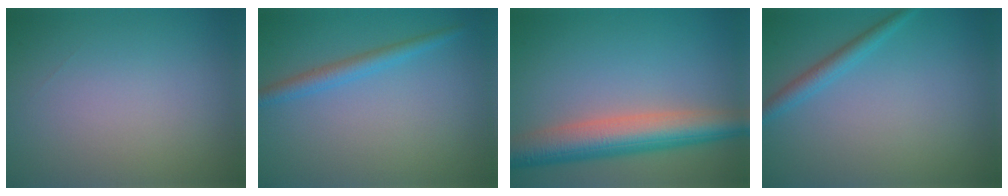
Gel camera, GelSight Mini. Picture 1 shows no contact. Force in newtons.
{"total": 2.1, "press": 2.1, "slide": 0.1}
{"total": 7.2, "press": 7.1, "slide": 0.4}
{"total": 1.9, "press": 1.9, "slide": 0.1}